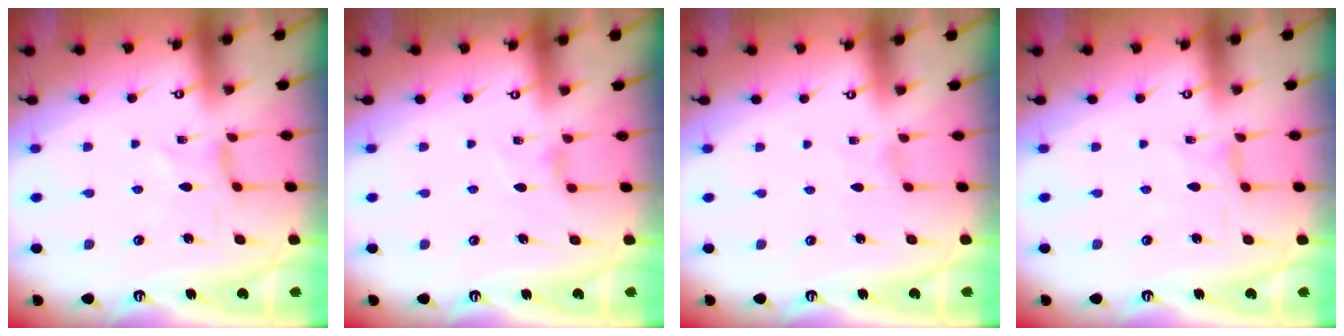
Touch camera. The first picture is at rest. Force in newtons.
{"total": 2.6, "press": 2.5, "slide": 0.5}
{"total": 0.0}
{"total": 0.0}